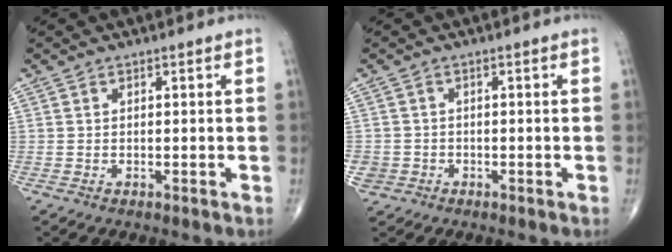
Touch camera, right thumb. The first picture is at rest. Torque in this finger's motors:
{"motor_torque": [2.16, 2.15, 1.38, -0.46, 0.64]}